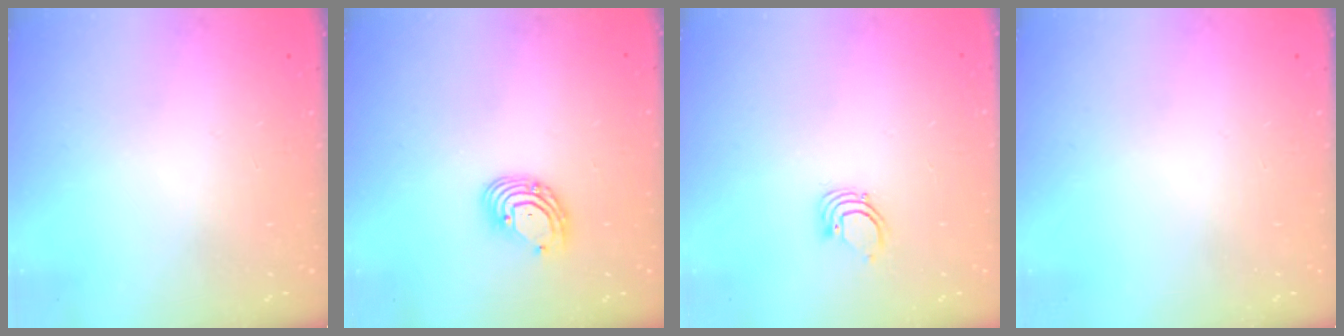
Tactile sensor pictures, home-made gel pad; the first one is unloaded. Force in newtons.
{"total": 6.5, "press": 6.4, "slide": 0.8}
{"total": 2.2, "press": 2.2, "slide": 0.2}
{"total": 0.0}